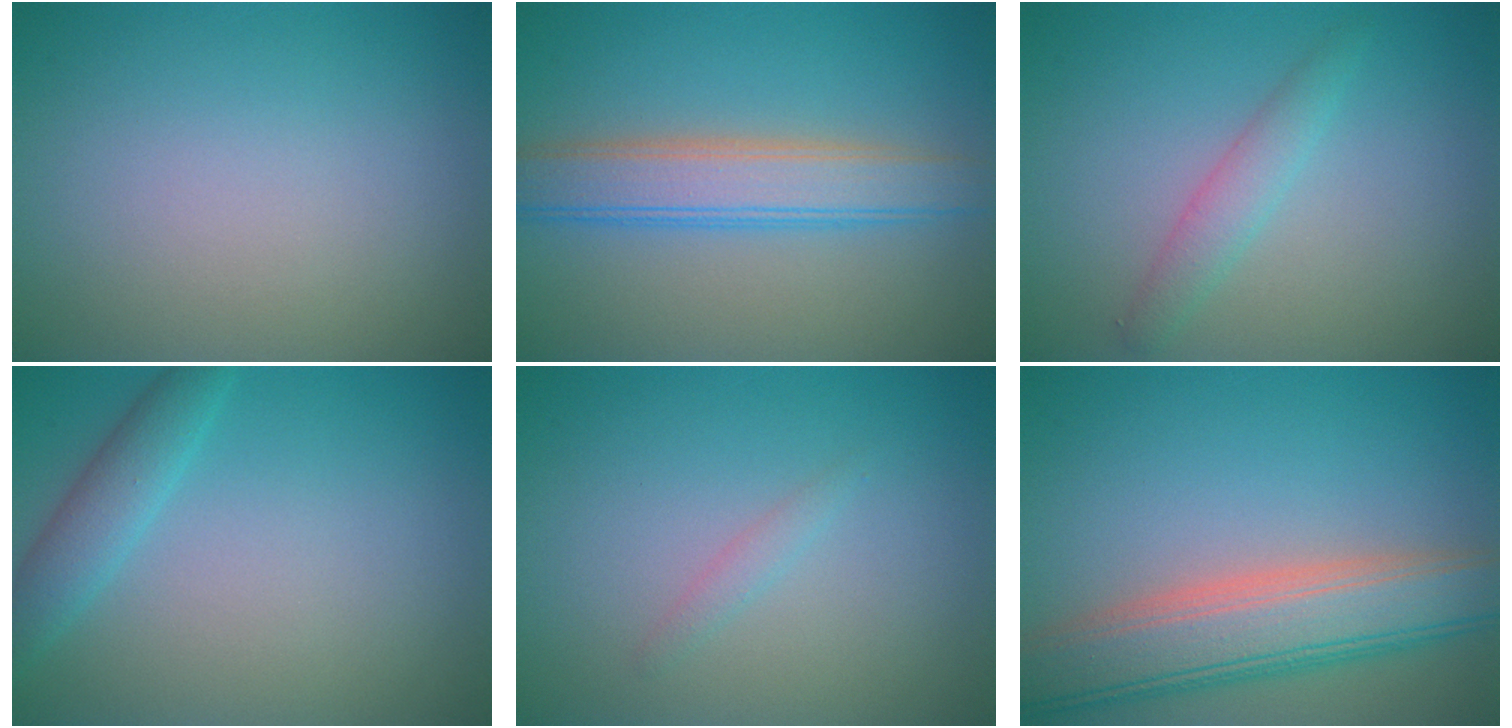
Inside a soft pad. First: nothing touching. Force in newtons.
{"total": 4.9, "press": 4.9, "slide": 0.3}
{"total": 2.0, "press": 2.0, "slide": 0.1}
{"total": 2.6, "press": 2.6, "slide": 0.1}
{"total": 0.8, "press": 0.8, "slide": 0.1}
{"total": 7.7, "press": 7.7, "slide": 0.7}